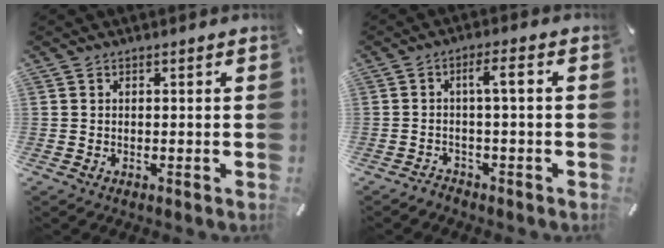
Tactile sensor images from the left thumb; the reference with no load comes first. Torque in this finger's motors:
{"motor_torque": [0.03, 0.53, 0.45, 0.06, 0.14]}